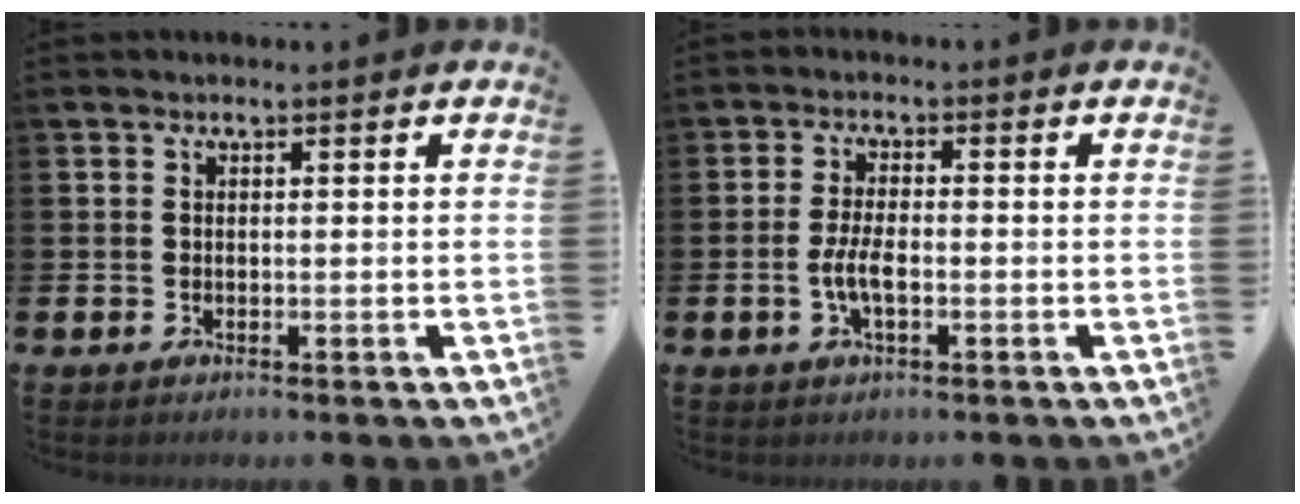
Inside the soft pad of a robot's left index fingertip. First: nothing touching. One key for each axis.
{"total": 3.8, "fx": -0.9, "fy": 1.4, "fz": 3.4, "tx": -0.065, "ty": 0.001, "tz": -0.018}